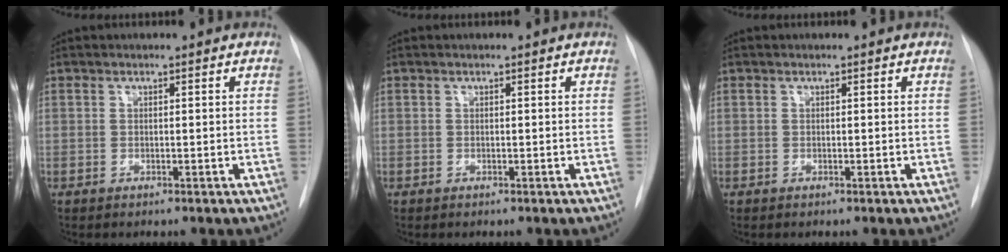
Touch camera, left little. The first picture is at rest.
{"total": 0.0}
{"total": 0.0}